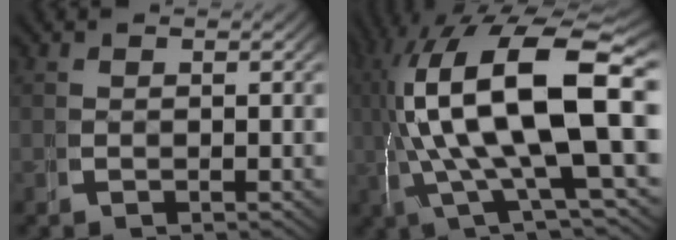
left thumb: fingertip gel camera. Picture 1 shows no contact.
{"total": 17.1, "force": [1.2, 8.2, 14.9], "torque": [-0.269, -0.020, 0.026]}